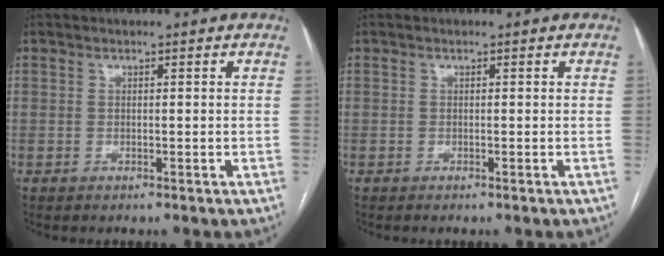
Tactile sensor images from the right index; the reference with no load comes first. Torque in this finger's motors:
{"motor_torque": [0.11, 0.07, -0.03, 0.00]}